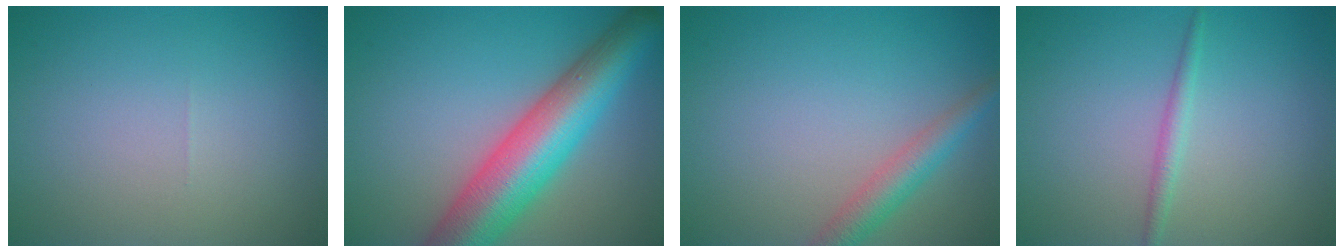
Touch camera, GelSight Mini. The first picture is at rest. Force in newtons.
{"total": 9.9, "press": 9.9, "slide": 0.4}
{"total": 3.1, "press": 3.1, "slide": 0.2}
{"total": 1.4, "press": 1.4, "slide": 0.1}